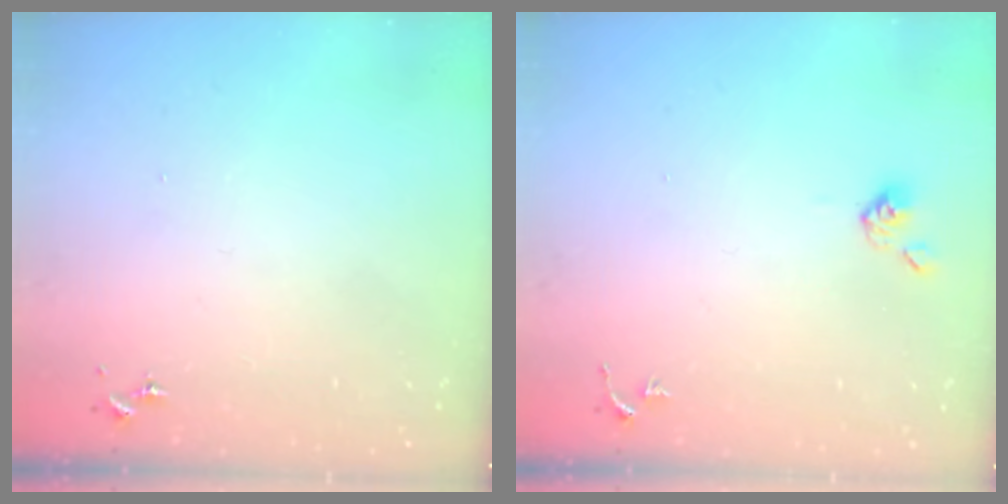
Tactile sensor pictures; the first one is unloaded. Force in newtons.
{"total": 4.6, "press": 4.6, "slide": 0.7}